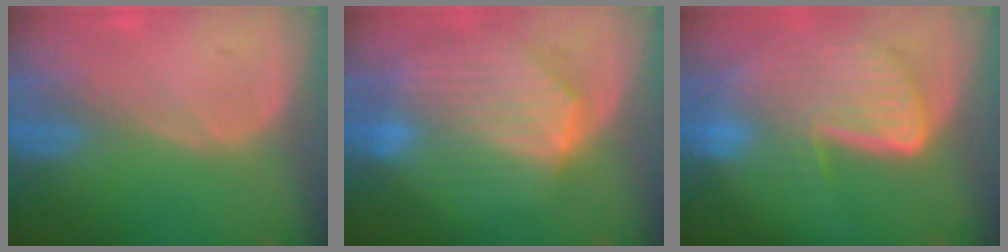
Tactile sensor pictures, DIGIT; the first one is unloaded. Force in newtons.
{"total": 9.0, "press": 8.0, "slide": 4.0}
{"total": 9.2, "press": 8.1, "slide": 4.5}